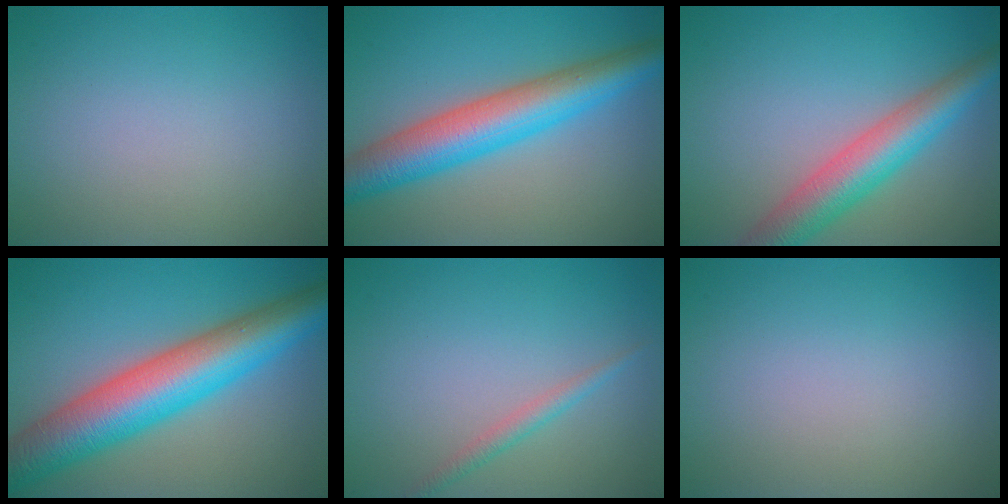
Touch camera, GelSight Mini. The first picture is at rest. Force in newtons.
{"total": 8.0, "press": 8.0, "slide": 0.2}
{"total": 6.1, "press": 6.1, "slide": 0.2}
{"total": 10.8, "press": 10.8, "slide": 0.3}
{"total": 1.4, "press": 1.4, "slide": 0.0}
{"total": 0.0}